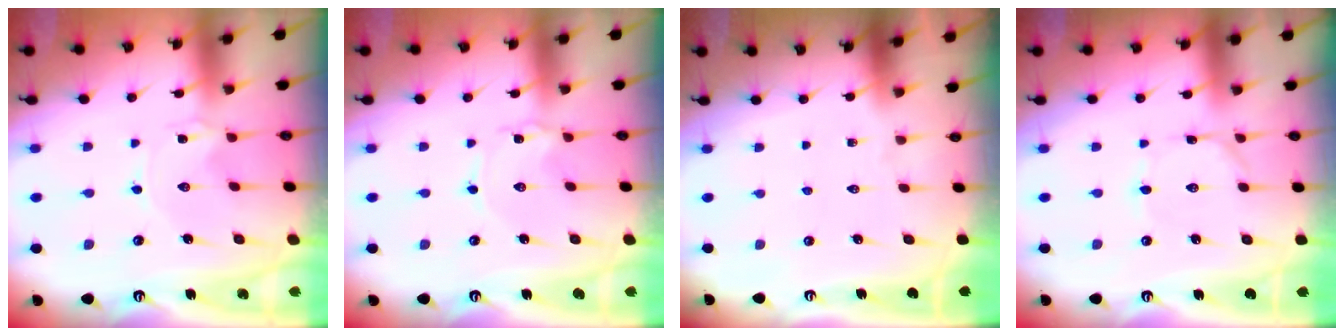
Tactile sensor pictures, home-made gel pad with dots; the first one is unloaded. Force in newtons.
{"total": 0.9, "press": 0.9, "slide": 0.1}
{"total": 0.0}
{"total": 0.6, "press": 0.6, "slide": 0.0}